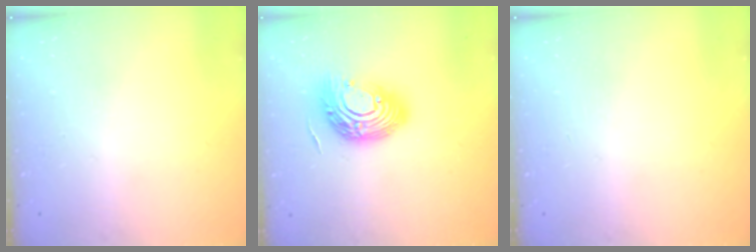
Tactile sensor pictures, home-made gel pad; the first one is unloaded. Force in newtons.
{"total": 15.3, "press": 15.3, "slide": 0.9}
{"total": 0.0}